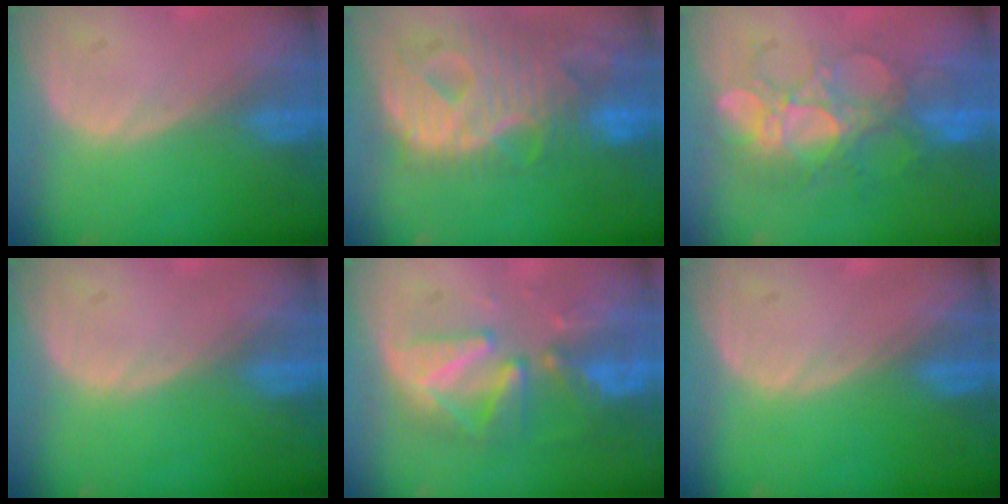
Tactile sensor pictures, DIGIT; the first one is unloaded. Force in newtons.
{"total": 12.9, "press": 10.9, "slide": 6.9}
{"total": 8.8, "press": 8.5, "slide": 2.3}
{"total": 0.0}
{"total": 9.2, "press": 8.5, "slide": 3.4}
{"total": 0.0}